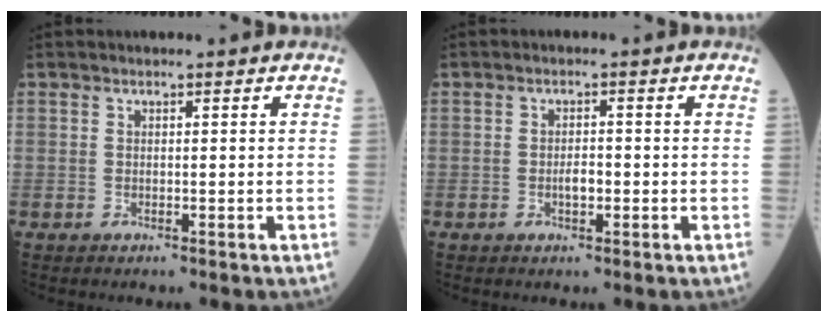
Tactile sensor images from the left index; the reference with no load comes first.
{"total": 1.8, "force": [-0.5, 0.8, 1.5], "torque": [-0.028, 0.003, -0.008]}